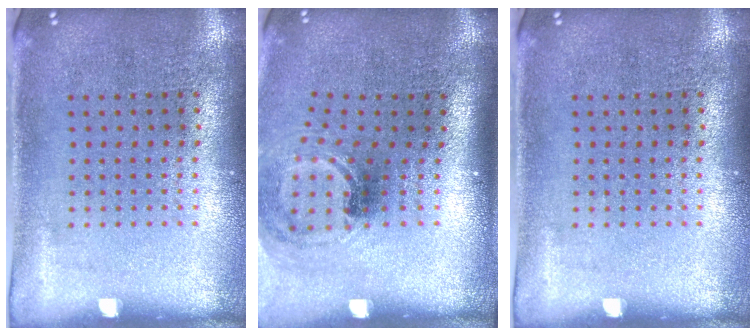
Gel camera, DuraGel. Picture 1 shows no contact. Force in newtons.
{"total": 1.5, "press": 1.1, "slide": 0.9}
{"total": 0.0}